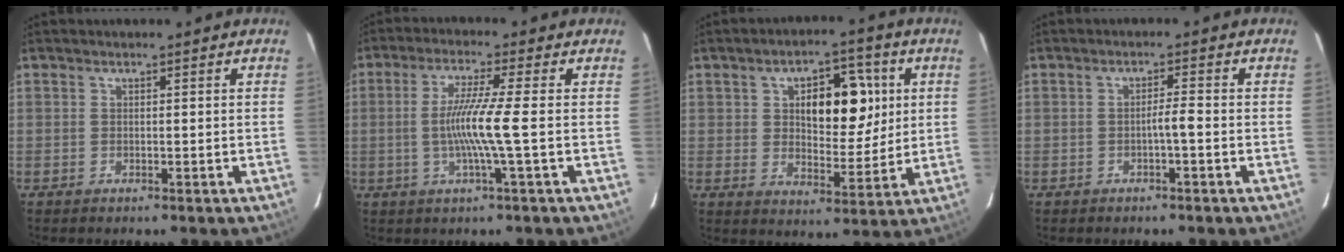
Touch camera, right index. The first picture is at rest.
{"total": 7.2, "force": [-0.9, -1.4, 7.0], "torque": [-0.141, -0.007, -0.019]}
{"total": 11.1, "force": [2.9, 5.1, 9.4], "torque": [-0.136, 0.018, 0.050]}
{"total": 1.8, "force": [-0.8, -0.1, 1.6], "torque": [-0.025, 0.003, -0.014]}